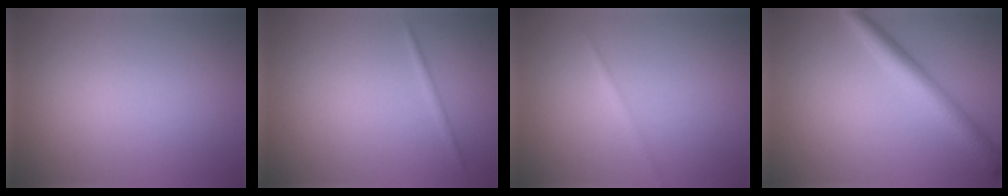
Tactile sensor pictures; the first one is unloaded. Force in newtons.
{"total": 0.7, "press": 0.7, "slide": 0.1}
{"total": 0.8, "press": 0.8, "slide": 0.1}
{"total": 4.0, "press": 4.0, "slide": 0.0}